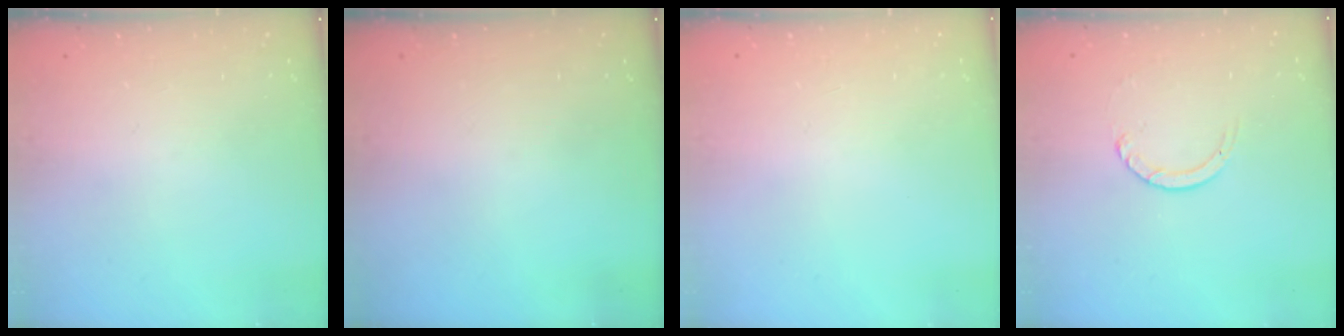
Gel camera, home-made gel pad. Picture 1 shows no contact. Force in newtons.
{"total": 0.0}
{"total": 2.6, "press": 2.6, "slide": 0.2}
{"total": 2.4, "press": 2.4, "slide": 0.2}